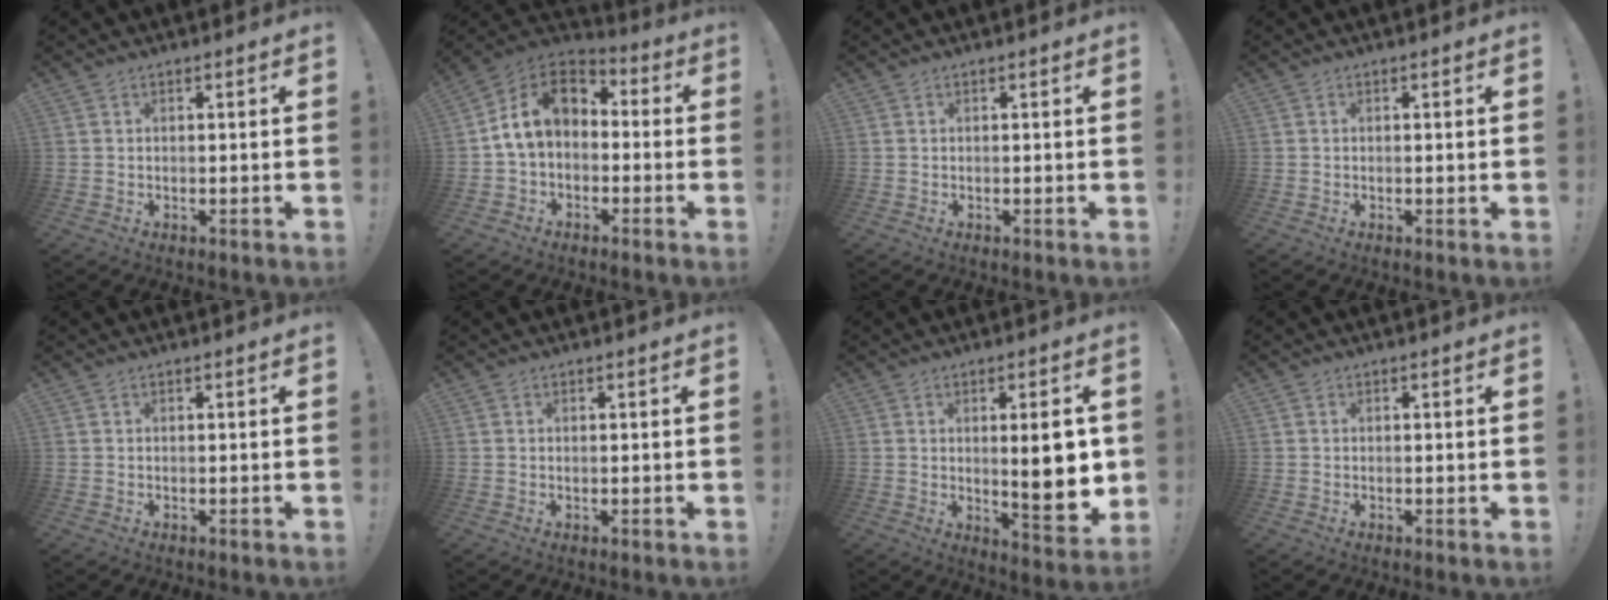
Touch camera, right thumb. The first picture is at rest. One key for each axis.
{"total": 14.1, "fx": 2.1, "fy": 9.6, "fz": 10.1, "tx": -0.160, "ty": 0.014, "tz": 0.043}
{"total": 0.0}
{"total": 0.0}
{"total": 0.0}
{"total": 0.0}
{"total": 12.8, "fx": 1.6, "fy": 3.3, "fz": 12.2, "tx": -0.152, "ty": -0.017, "tz": 0.023}
{"total": 0.0}